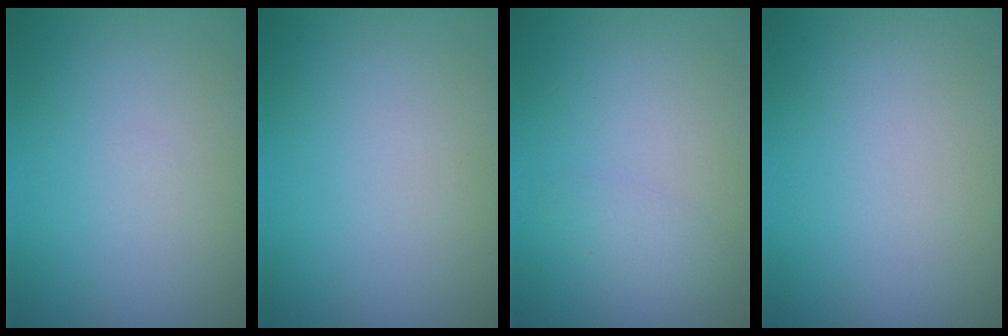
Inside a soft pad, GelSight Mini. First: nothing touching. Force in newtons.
{"total": 0.0}
{"total": 1.2, "press": 1.2, "slide": 0.0}
{"total": 0.0}